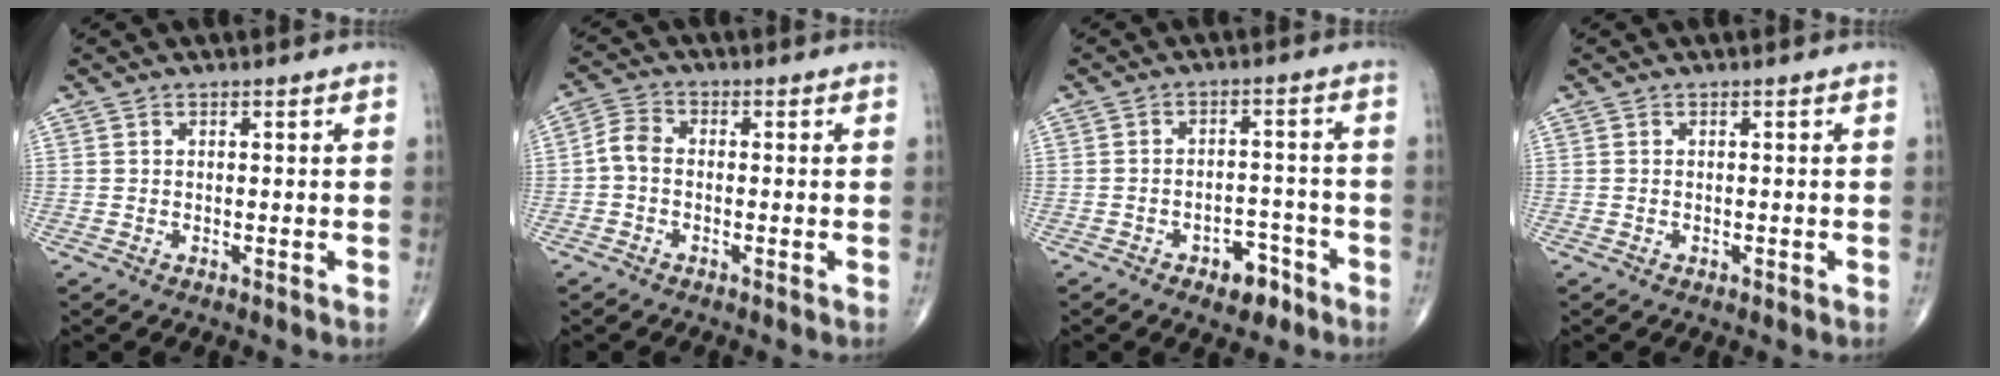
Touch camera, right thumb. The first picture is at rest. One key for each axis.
{"total": 3.6, "fx": -0.8, "fy": 2.4, "fz": 2.6, "tx": -0.049, "ty": 0.013, "tz": -0.027}
{"total": 5.7, "fx": -3.5, "fy": 3.3, "fz": 3.0, "tx": -0.022, "ty": 0.033, "tz": -0.048}
{"total": 0.0}